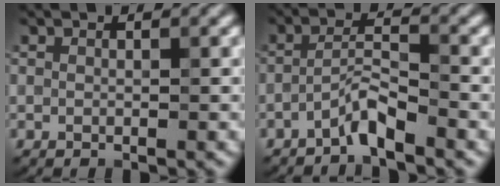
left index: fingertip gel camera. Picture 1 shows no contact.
{"total": 2.5, "force": [-2.0, 0.2, 1.5], "torque": [-0.030, 0.012, -0.045]}